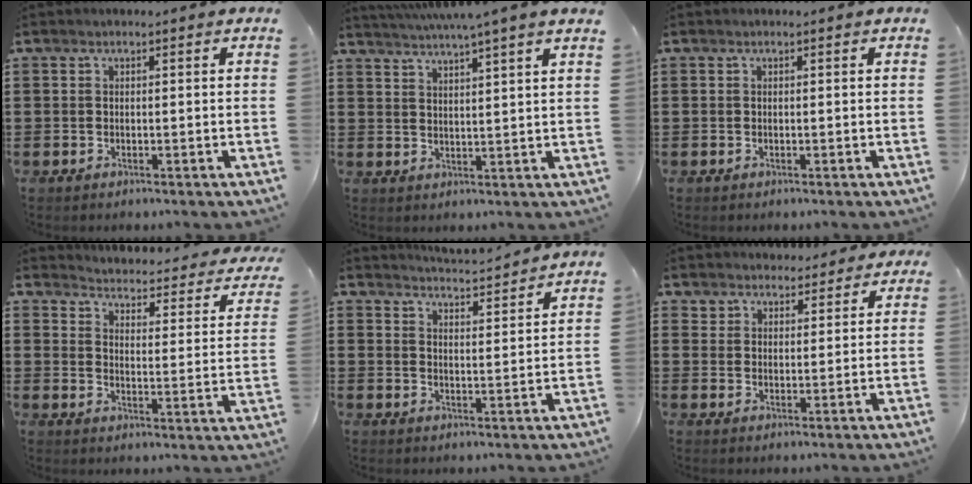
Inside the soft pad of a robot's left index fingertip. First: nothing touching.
{"total": 4.2, "force": [3.6, -1.3, 1.6], "torque": [-0.044, -0.018, 0.061]}
{"total": 0.0}
{"total": 2.5, "force": [2.5, -0.3, 0.5], "torque": [-0.031, -0.033, 0.032]}
{"total": 3.8, "force": [3.7, -0.9, 0.3], "torque": [-0.021, -0.029, 0.063]}
{"total": 4.3, "force": [4.0, 1.7, 0.1], "torque": [-0.018, -0.009, 0.076]}